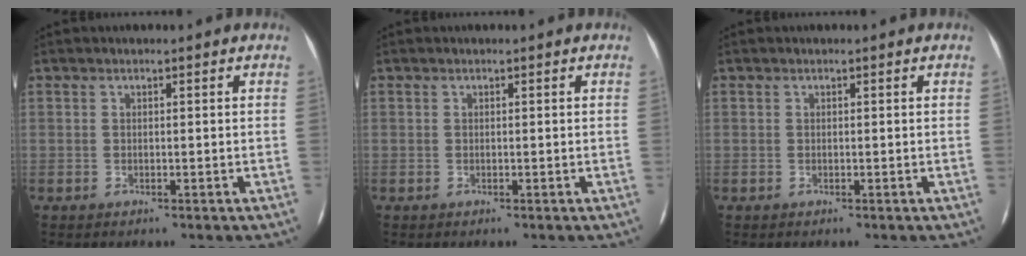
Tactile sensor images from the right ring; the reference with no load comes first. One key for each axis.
{"total": 0.0}
{"total": 0.0}